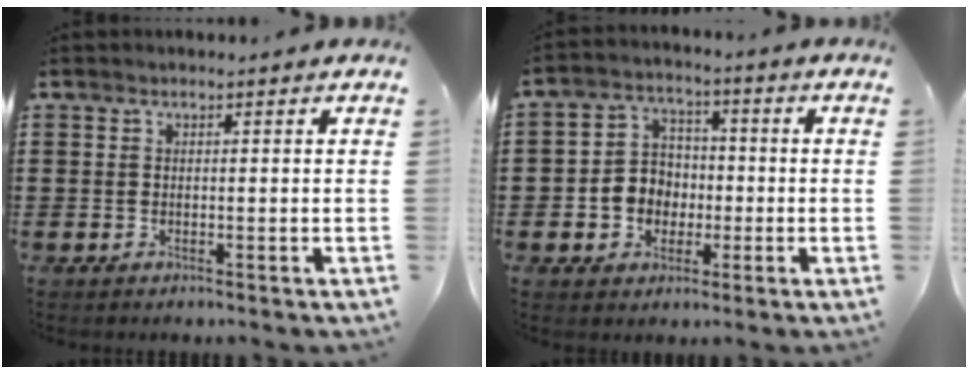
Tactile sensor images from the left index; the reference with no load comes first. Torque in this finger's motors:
{"motor_torque": [1.73, 0.19, 0.74, 0.08]}